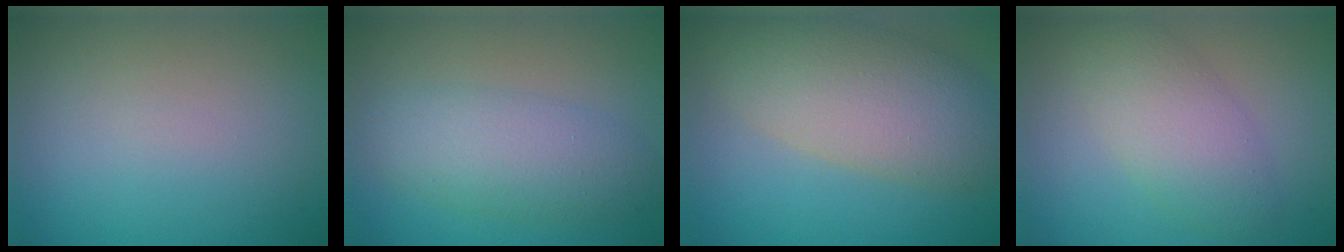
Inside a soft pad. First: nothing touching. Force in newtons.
{"total": 4.9, "press": 4.9, "slide": 0.2}
{"total": 8.3, "press": 8.2, "slide": 0.7}
{"total": 4.5, "press": 4.5, "slide": 0.1}